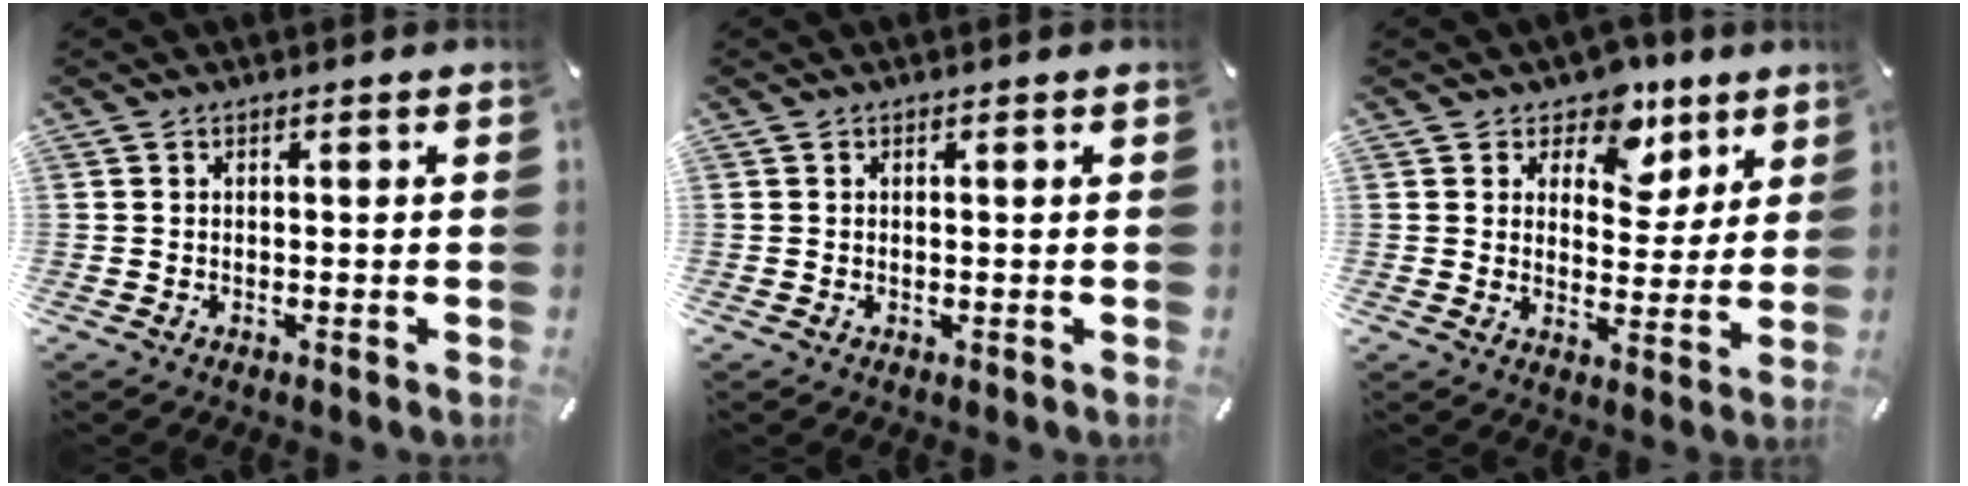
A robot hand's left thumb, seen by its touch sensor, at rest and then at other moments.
{"total": 0.0}
{"total": 9.2, "force": [6.1, 6.2, 3.1], "torque": [-0.040, -0.047, 0.103]}